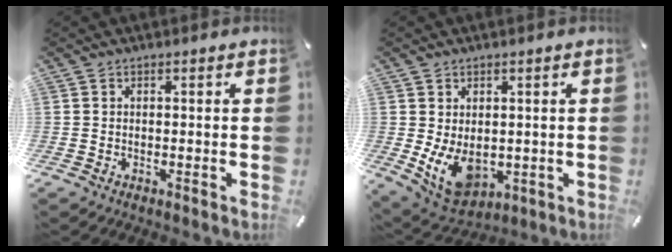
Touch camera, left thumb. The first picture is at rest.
{"total": 9.3, "force": [-0.6, 6.9, 6.1], "torque": [-0.110, -0.006, -0.004]}